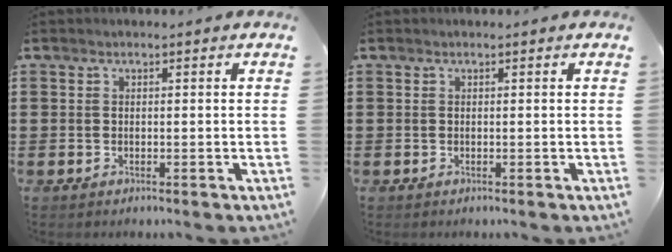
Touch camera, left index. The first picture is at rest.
{"total": 0.0}